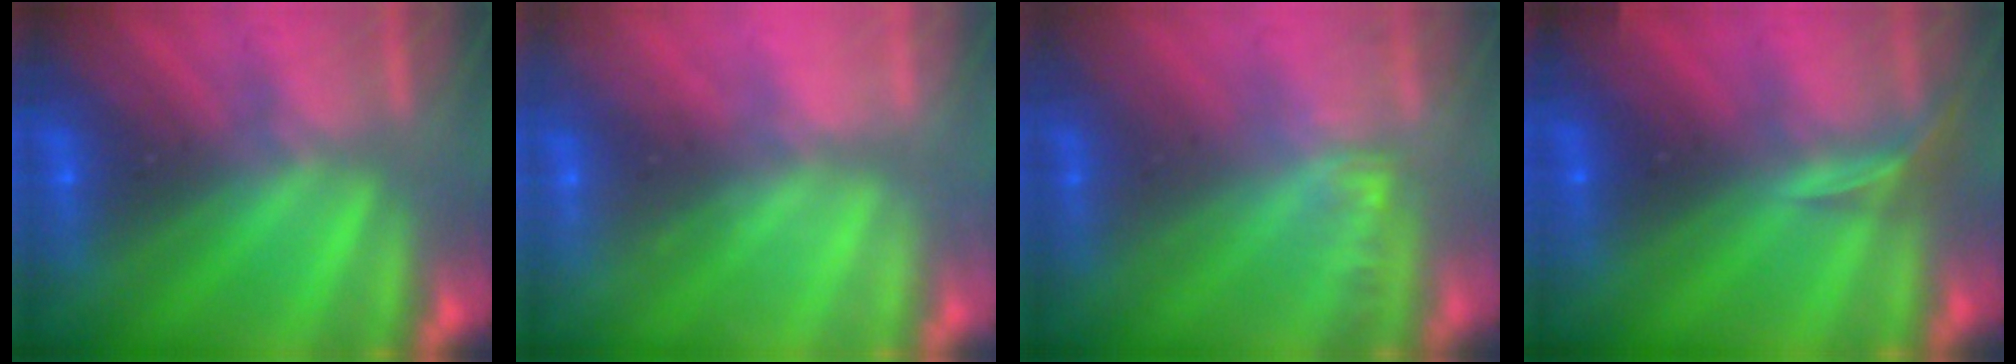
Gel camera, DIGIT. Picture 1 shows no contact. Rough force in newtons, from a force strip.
{"total": 2.2}
{"total": 1.2}
{"total": 2.9}